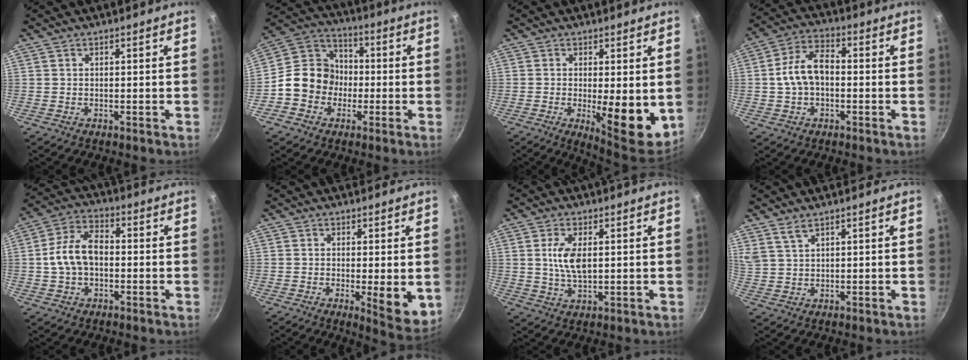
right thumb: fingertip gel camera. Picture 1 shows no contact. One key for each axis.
{"total": 12.2, "fx": -2.6, "fy": 10.8, "fz": 5.2, "tx": -0.047, "ty": 0.040, "tz": -0.066}
{"total": 11.3, "fx": -1.2, "fy": 3.6, "fz": 10.6, "tx": -0.128, "ty": -0.017, "tz": -0.006}
{"total": 9.1, "fx": -0.5, "fy": 5.8, "fz": 7.1, "tx": -0.118, "ty": 0.034, "tz": -0.017}
{"total": 9.9, "fx": -0.5, "fy": 6.6, "fz": 7.4, "tx": -0.124, "ty": 0.032, "tz": -0.018}
{"total": 7.5, "fx": -0.7, "fy": 2.1, "fz": 7.2, "tx": -0.089, "ty": -0.019, "tz": -0.006}
{"total": 6.6, "fx": 1.2, "fy": 3.2, "fz": 5.7, "tx": -0.107, "ty": -0.007, "tz": 0.025}
{"total": 3.6, "fx": 2.8, "fy": 1.3, "fz": 1.9, "tx": -0.038, "ty": -0.007, "tz": 0.063}